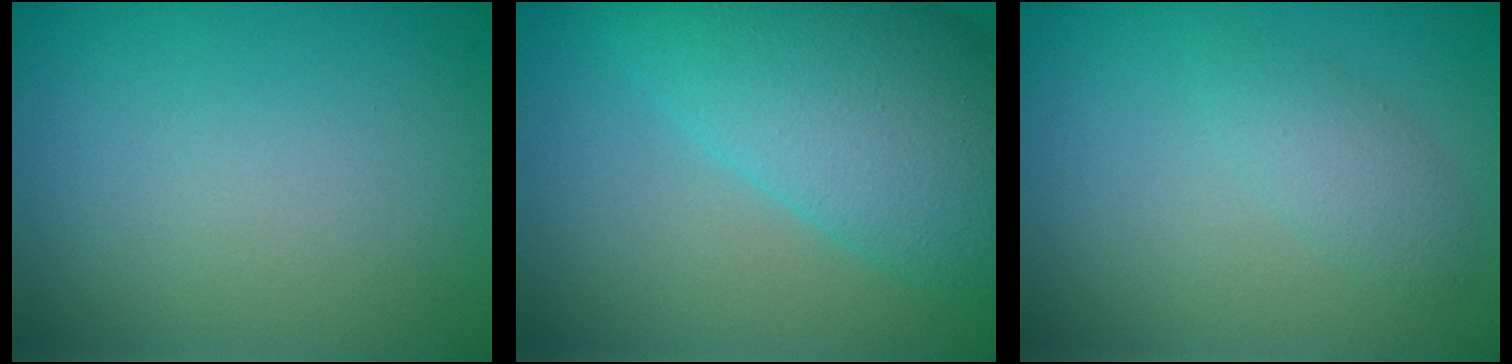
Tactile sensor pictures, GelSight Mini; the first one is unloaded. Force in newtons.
{"total": 9.7, "press": 9.7, "slide": 0.3}
{"total": 1.6, "press": 1.6, "slide": 0.0}